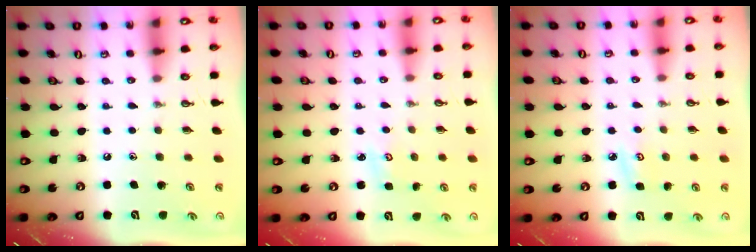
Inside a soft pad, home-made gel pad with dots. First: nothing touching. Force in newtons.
{"total": 2.0, "press": 2.0, "slide": 0.4}
{"total": 3.9, "press": 3.9, "slide": 0.4}